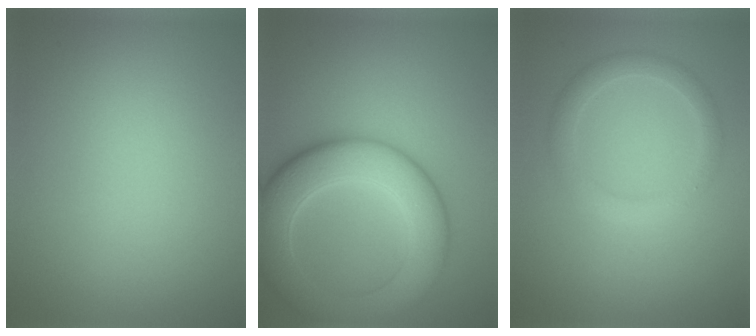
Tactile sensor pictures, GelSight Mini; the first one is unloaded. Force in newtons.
{"total": 8.6, "press": 8.6, "slide": 0.2}
{"total": 2.3, "press": 2.3, "slide": 0.1}